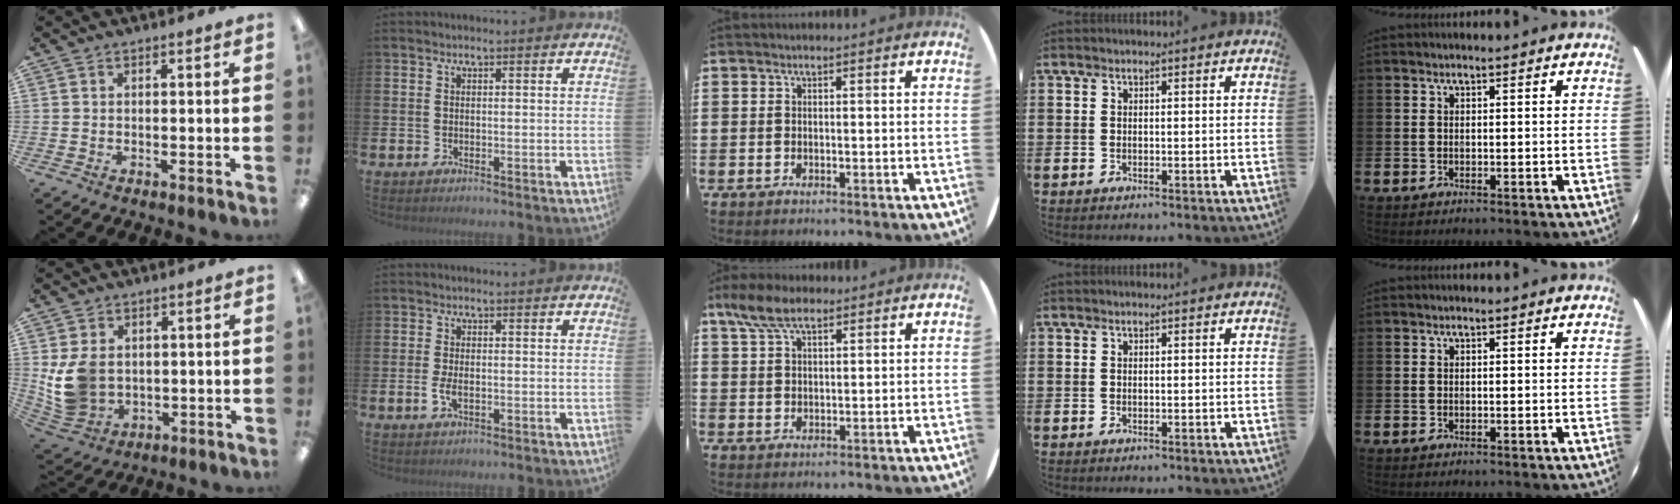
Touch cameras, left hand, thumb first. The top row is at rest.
{"thumb": {"total": 10.0, "force": [1.0, 8.1, 5.8], "torque": [-0.141, 0.011, 0.025]}, "index": {"total": 2.3, "force": [-0.3, 1.1, 2.0], "torque": [-0.030, -0.001, -0.008]}, "middle": {"total": 5.8, "force": [4.2, 2.4, 3.3], "torque": [-0.065, -0.001, 0.076]}}